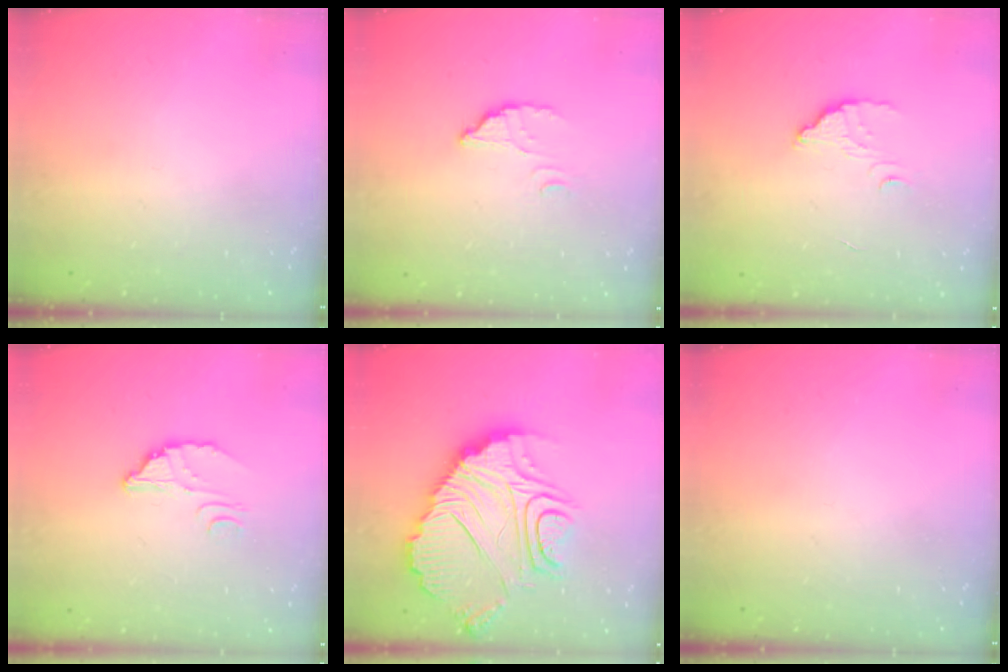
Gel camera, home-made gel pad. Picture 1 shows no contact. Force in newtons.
{"total": 2.7, "press": 2.7, "slide": 0.4}
{"total": 2.7, "press": 2.7, "slide": 0.2}
{"total": 3.2, "press": 3.2, "slide": 0.2}
{"total": 20.8, "press": 20.8, "slide": 1.7}
{"total": 0.0}